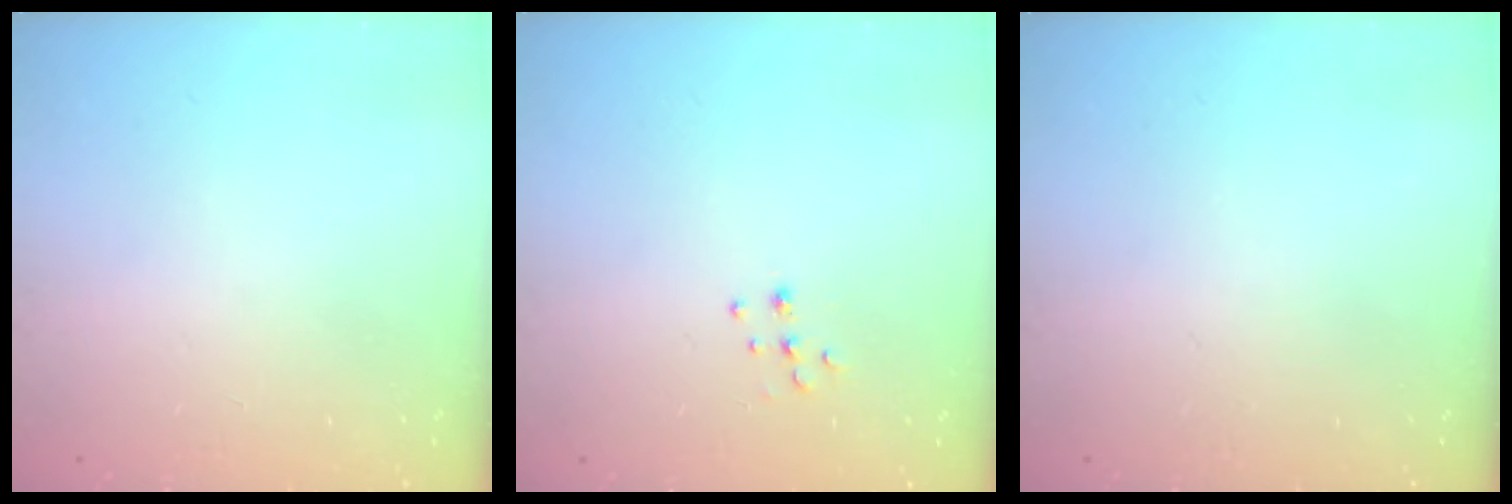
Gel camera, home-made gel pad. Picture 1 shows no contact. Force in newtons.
{"total": 7.0, "press": 6.9, "slide": 0.6}
{"total": 0.0}